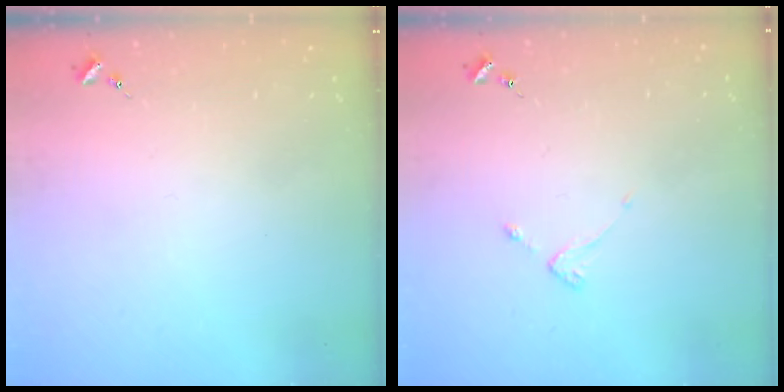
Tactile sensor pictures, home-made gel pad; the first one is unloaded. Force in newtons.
{"total": 2.2, "press": 2.1, "slide": 0.4}